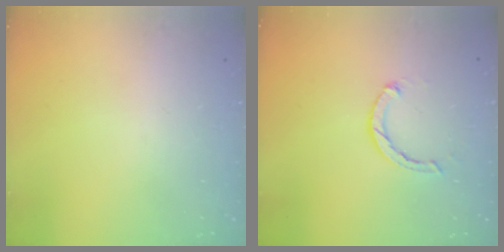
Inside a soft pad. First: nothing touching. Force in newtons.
{"total": 2.3, "press": 2.3, "slide": 0.3}